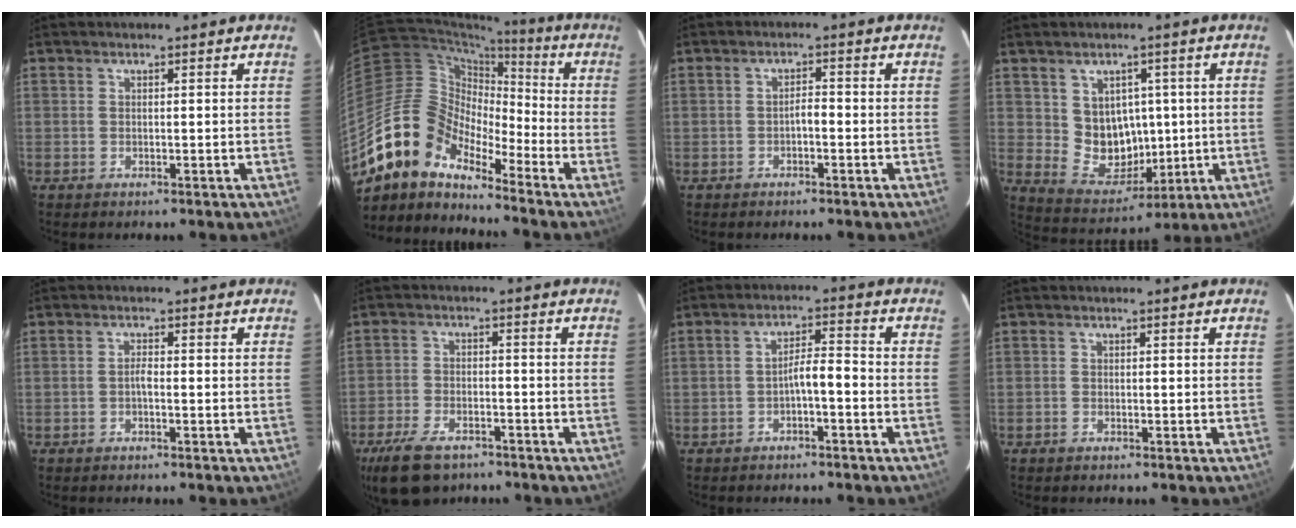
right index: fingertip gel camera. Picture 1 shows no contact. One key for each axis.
{"total": 14.6, "fx": -11.7, "fy": 6.5, "fz": 5.9, "tx": -0.099, "ty": 0.012, "tz": -0.233}
{"total": 1.4, "fx": -0.9, "fy": 0.4, "fz": 1.0, "tx": -0.017, "ty": 0.007, "tz": -0.015}
{"total": 9.0, "fx": 1.2, "fy": 8.1, "fz": 3.7, "tx": -0.069, "ty": 0.000, "tz": 0.043}
{"total": 1.1, "fx": -0.6, "fy": 0.2, "fz": 0.9, "tx": -0.016, "ty": 0.006, "tz": -0.012}
{"total": 11.1, "fx": -7.9, "fy": 5.5, "fz": 5.5, "tx": -0.140, "ty": -0.008, "tz": -0.138}
{"total": 3.4, "fx": -2.1, "fy": 0.4, "fz": 2.7, "tx": -0.051, "ty": 0.011, "tz": -0.031}
{"total": 0.6, "fx": -0.5, "fy": 0.3, "fz": -0.1, "tx": -0.001, "ty": 0.002, "tz": -0.010}